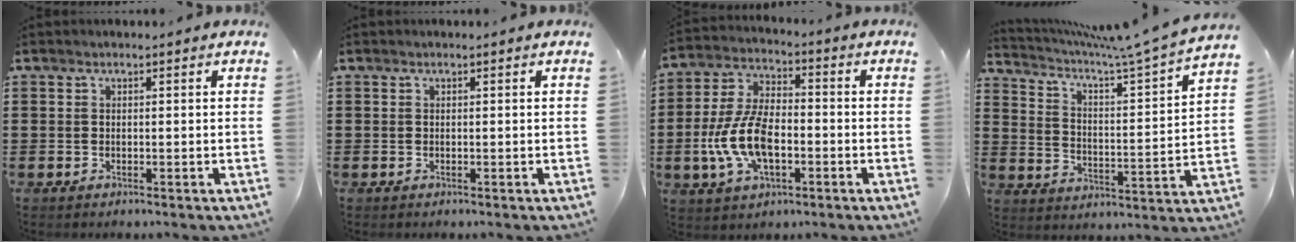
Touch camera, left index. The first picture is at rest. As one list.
[{"total": 0.0}, {"total": 10.4, "force": [-2.9, 5.3, 8.5], "torque": [-0.204, -0.004, -0.059]}, {"total": 5.8, "force": [4.9, -0.6, 3.0], "torque": [-0.079, -0.045, 0.074]}]